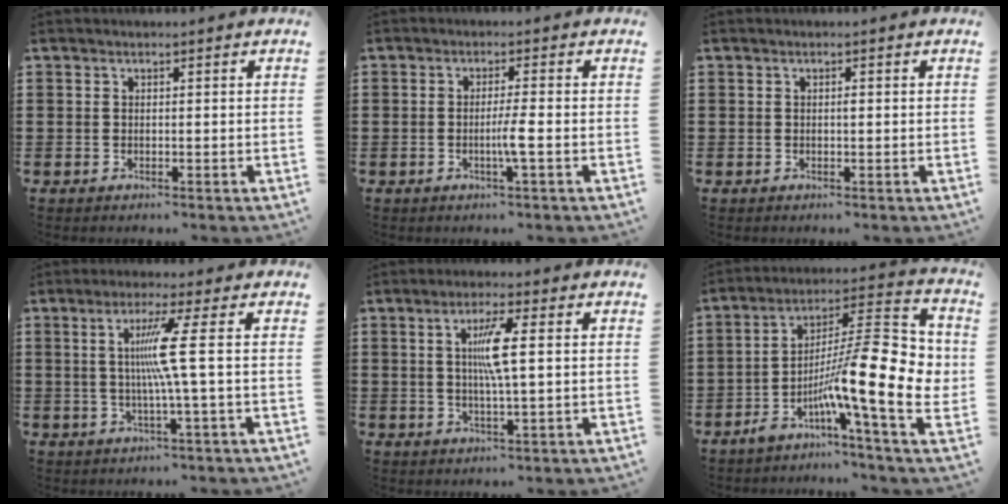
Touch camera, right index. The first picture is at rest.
{"total": 3.1, "force": [-1.1, -0.6, 2.8], "torque": [-0.055, -0.011, -0.025]}
{"total": 0.6, "force": [0.0, 0.1, 0.5], "torque": [-0.011, -0.004, 0.001]}
{"total": 7.4, "force": [0.5, -1.4, 7.3], "torque": [-0.153, -0.010, -0.010]}
{"total": 5.7, "force": [0.9, 0.3, 5.6], "torque": [-0.115, -0.002, 0.007]}
{"total": 16.5, "force": [-2.3, 3.0, 16.0], "torque": [-0.287, -0.030, -0.039]}